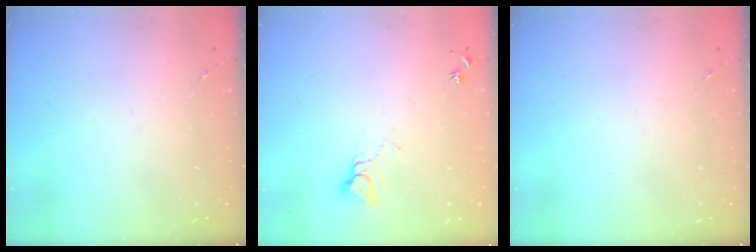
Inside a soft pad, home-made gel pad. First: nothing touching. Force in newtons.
{"total": 5.1, "press": 5.1, "slide": 0.4}
{"total": 0.0}